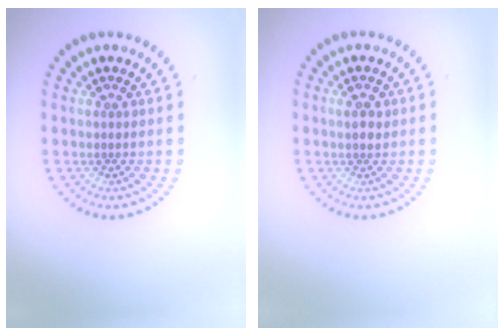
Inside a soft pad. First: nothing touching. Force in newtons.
{"total": 1.4, "press": 1.3, "slide": 0.4}